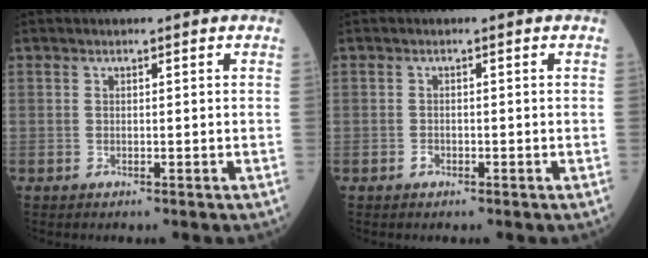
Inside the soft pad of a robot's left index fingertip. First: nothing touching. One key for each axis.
{"total": 0.9, "fx": -0.6, "fy": 0.6, "fz": 0.4, "tx": -0.008, "ty": 0.002, "tz": -0.009}